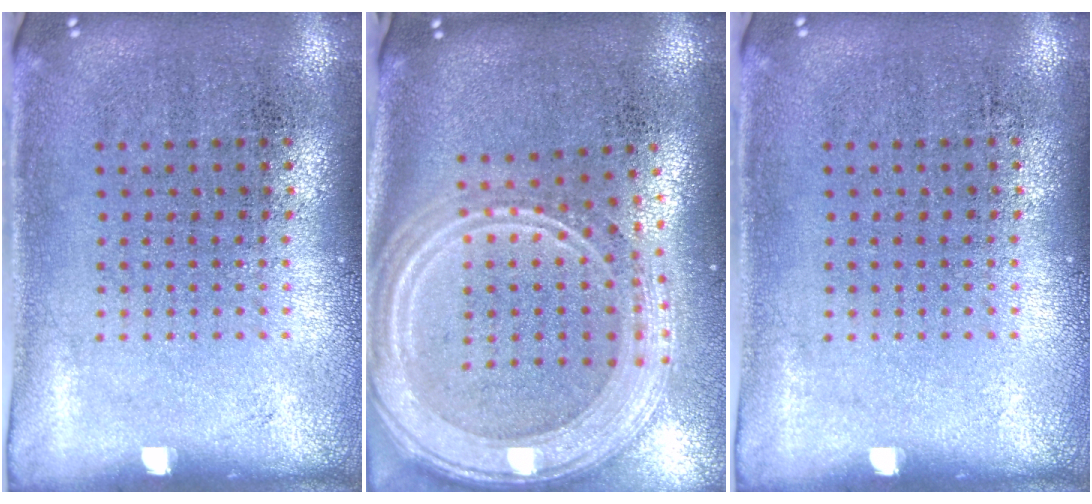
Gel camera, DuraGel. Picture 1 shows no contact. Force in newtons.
{"total": 3.1, "press": 2.5, "slide": 1.8}
{"total": 0.0}